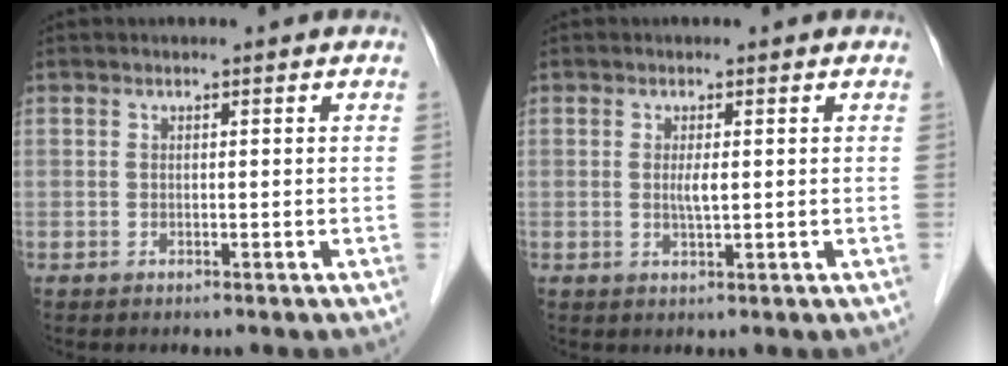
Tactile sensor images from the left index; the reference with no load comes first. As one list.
[{"total": 1.9, "force": [0.2, 0.2, 1.9], "torque": [-0.040, -0.002, 0.004]}]